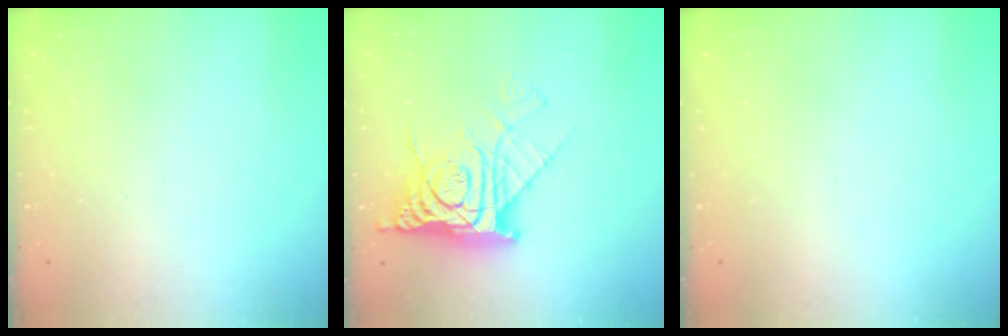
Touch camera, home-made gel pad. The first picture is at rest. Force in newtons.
{"total": 11.9, "press": 11.9, "slide": 1.4}
{"total": 0.0}